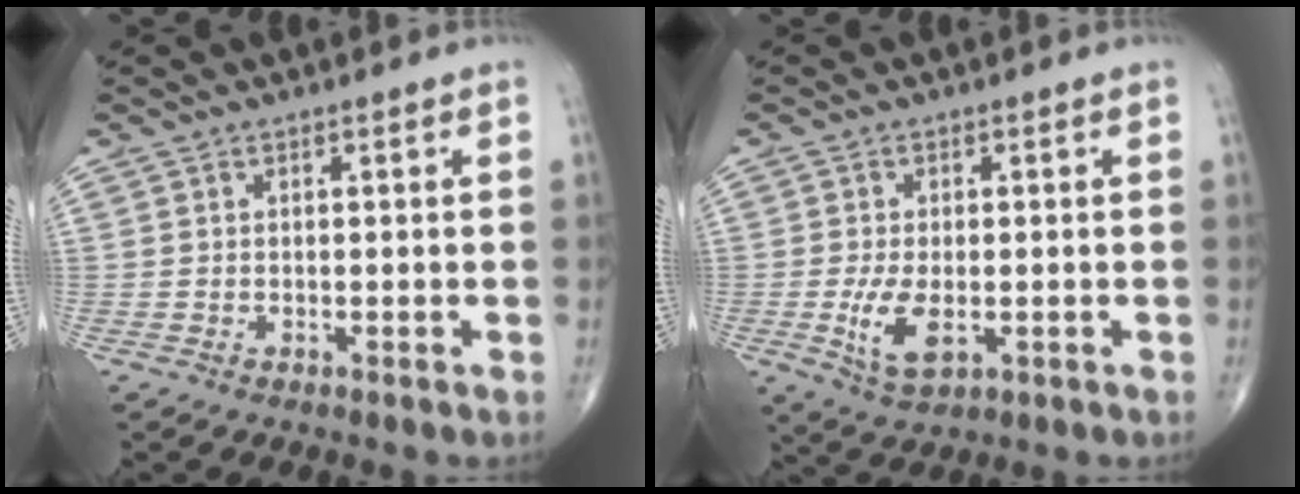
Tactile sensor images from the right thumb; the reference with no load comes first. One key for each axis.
{"total": 6.4, "fx": -1.3, "fy": 3.2, "fz": 5.4, "tx": -0.108, "ty": -0.013, "tz": -0.016}